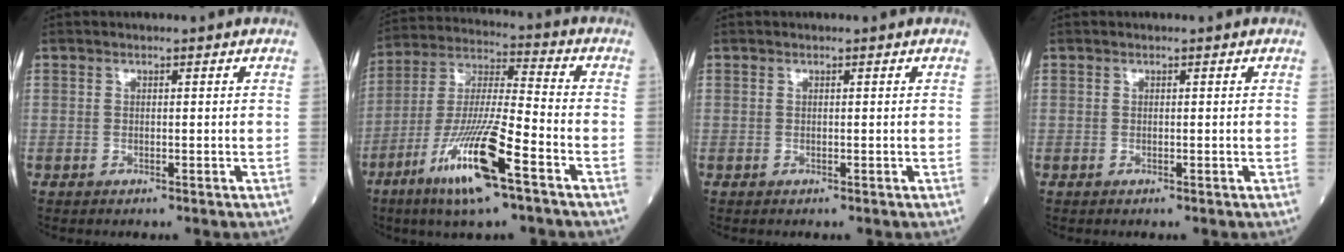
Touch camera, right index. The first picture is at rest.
{"total": 15.4, "force": [-8.1, 1.1, 13.1], "torque": [-0.265, -0.025, -0.149]}
{"total": 0.0}
{"total": 0.0}